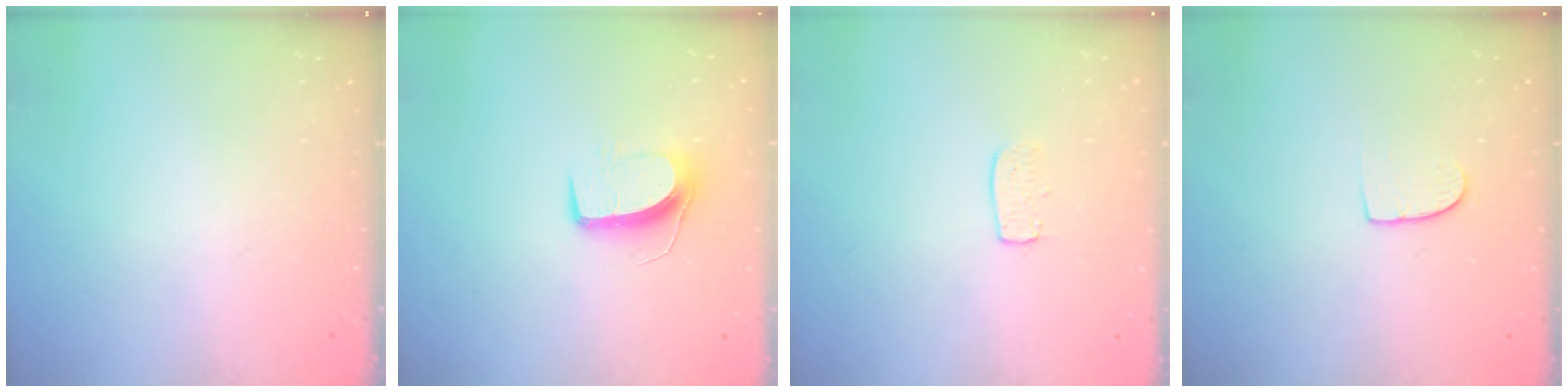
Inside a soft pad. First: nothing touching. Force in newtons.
{"total": 8.6, "press": 8.5, "slide": 0.4}
{"total": 5.1, "press": 5.1, "slide": 0.4}
{"total": 7.3, "press": 7.2, "slide": 0.5}